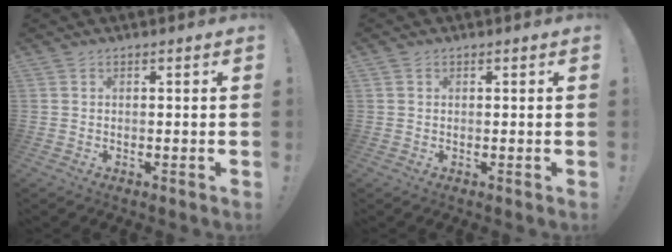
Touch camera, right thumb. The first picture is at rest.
{"total": 0.7, "force": [0.3, 0.6, 0.0], "torque": [0.007, -0.001, 0.004]}